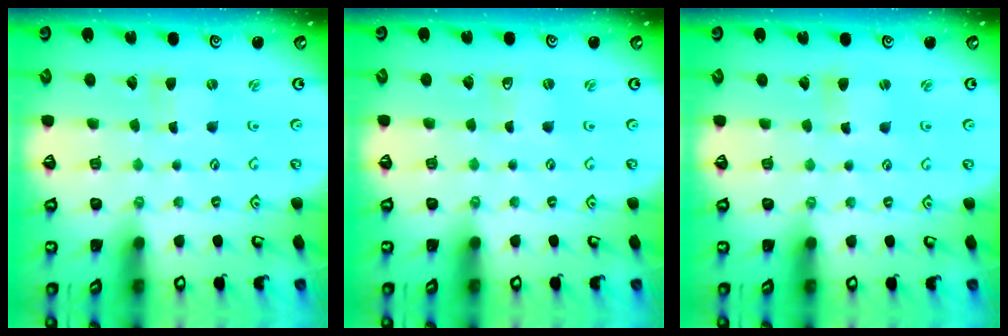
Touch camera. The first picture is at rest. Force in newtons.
{"total": 0.6, "press": 0.6, "slide": 0.1}
{"total": 1.4, "press": 1.4, "slide": 0.3}